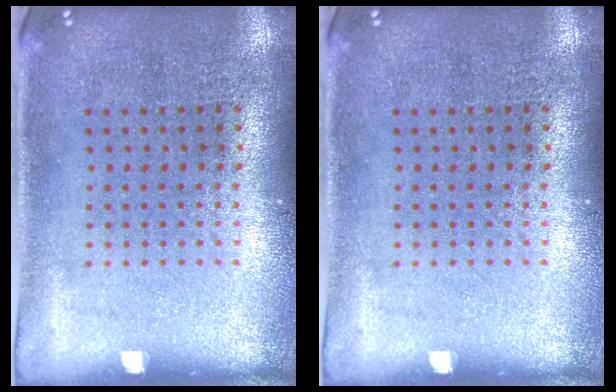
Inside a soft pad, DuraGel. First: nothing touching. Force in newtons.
{"total": 0.0}